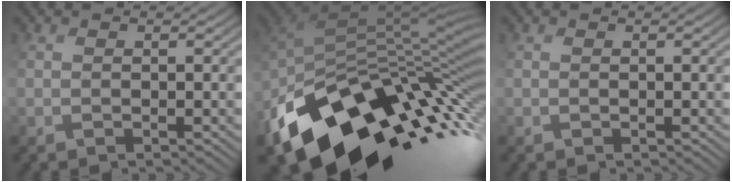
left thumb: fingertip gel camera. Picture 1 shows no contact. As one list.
[{"total": 16.3, "force": [-8.1, 9.8, 10.2], "torque": [-0.214, -0.025, -0.137]}, {"total": 0.0}]